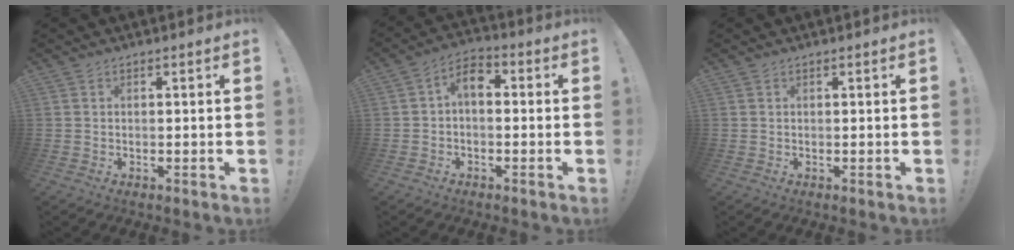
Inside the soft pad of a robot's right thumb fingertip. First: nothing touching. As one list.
[{"total": 5.3, "force": [-0.2, 3.2, 4.2], "torque": [-0.079, 0.002, -0.005]}, {"total": 0.0}]